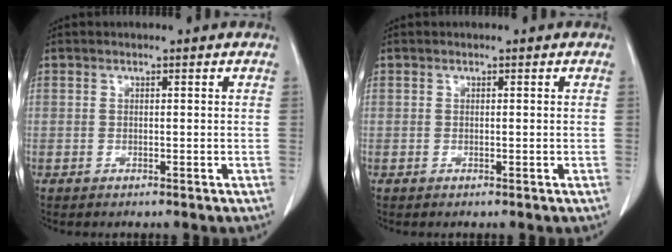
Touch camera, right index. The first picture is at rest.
{"total": 0.0}